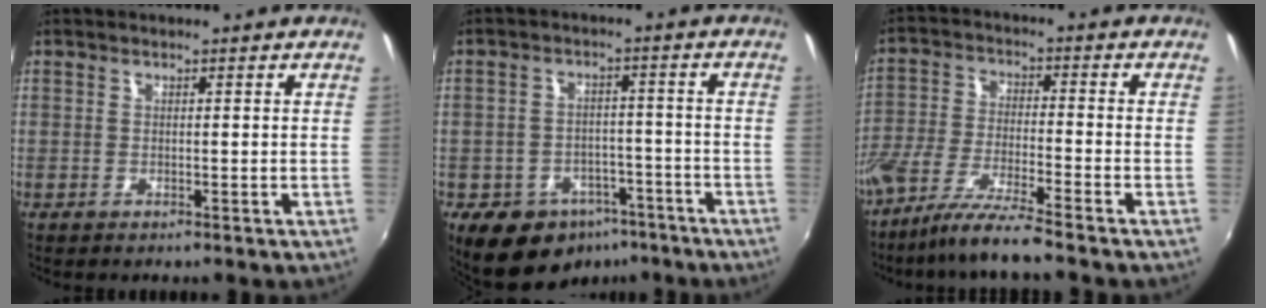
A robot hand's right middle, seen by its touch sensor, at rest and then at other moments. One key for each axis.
{"total": 12.7, "fx": -7.8, "fy": 8.8, "fz": 4.9, "tx": -0.115, "ty": 0.013, "tz": -0.092}
{"total": 9.8, "fx": -8.0, "fy": -0.5, "fz": 5.6, "tx": -0.115, "ty": -0.017, "tz": -0.152}